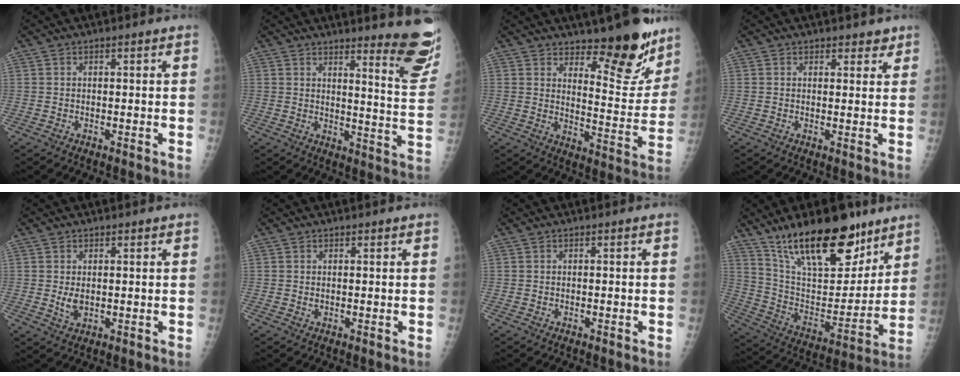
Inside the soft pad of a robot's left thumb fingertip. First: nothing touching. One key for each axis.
{"total": 13.1, "fx": 10.4, "fy": 1.3, "fz": 7.8, "tx": -0.076, "ty": -0.105, "tz": 0.121}
{"total": 13.1, "fx": 10.3, "fy": 4.5, "fz": 6.7, "tx": -0.042, "ty": -0.094, "tz": 0.151}
{"total": 2.2, "fx": 1.7, "fy": 1.3, "fz": 0.5, "tx": 0.016, "ty": -0.009, "tz": 0.017}
{"total": 2.7, "fx": 0.6, "fy": 1.8, "fz": 1.9, "tx": -0.029, "ty": -0.009, "tz": 0.016}
{"total": 0.8, "fx": 0.5, "fy": 0.5, "fz": 0.3, "tx": 0.001, "ty": -0.004, "tz": 0.007}
{"total": 0.0}
{"total": 24.9, "fx": 17.2, "fy": 9.8, "fz": 15.1, "tx": -0.201, "ty": -0.073, "tz": 0.292}